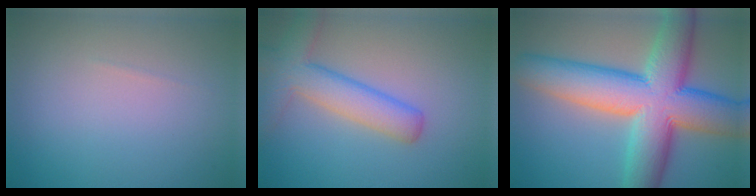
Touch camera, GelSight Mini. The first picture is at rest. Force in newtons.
{"total": 5.3, "press": 5.3, "slide": 0.4}
{"total": 13.4, "press": 13.4, "slide": 0.5}